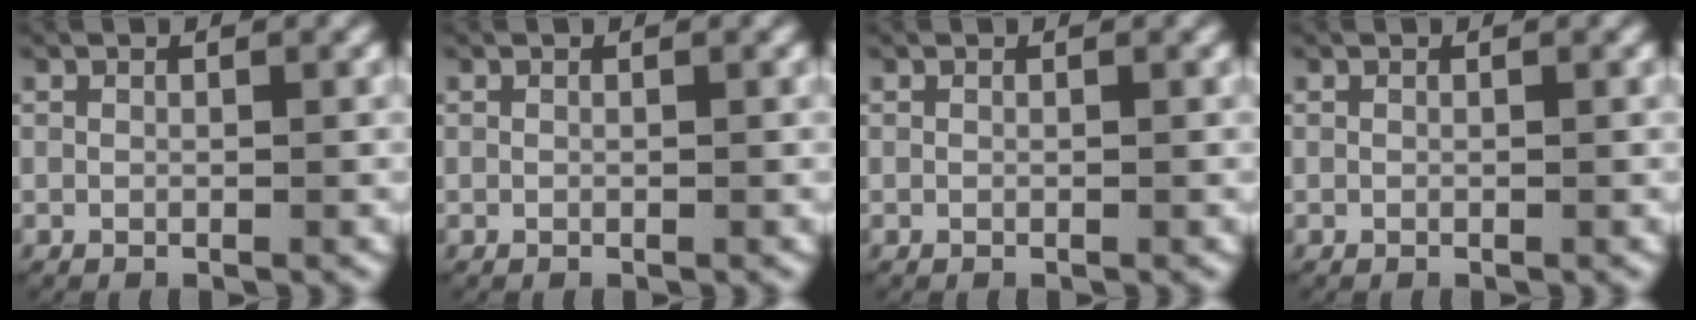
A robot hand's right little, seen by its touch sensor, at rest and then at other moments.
{"total": 0.0}
{"total": 0.0}
{"total": 0.0}